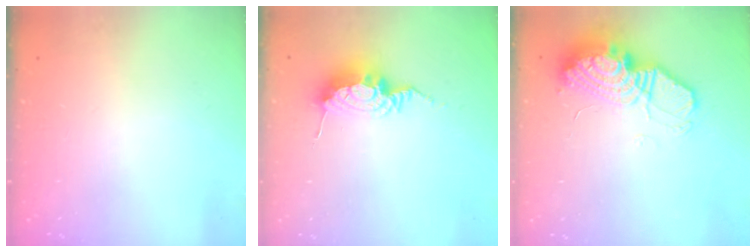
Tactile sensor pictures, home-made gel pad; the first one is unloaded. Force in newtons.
{"total": 9.6, "press": 9.5, "slide": 0.7}
{"total": 18.1, "press": 16.9, "slide": 6.5}